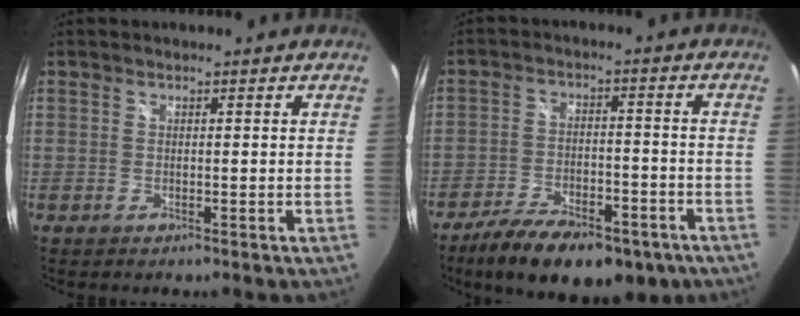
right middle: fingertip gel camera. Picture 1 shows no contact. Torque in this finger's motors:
{"motor_torque": [1.10, -1.04, 0.26, 0.07]}